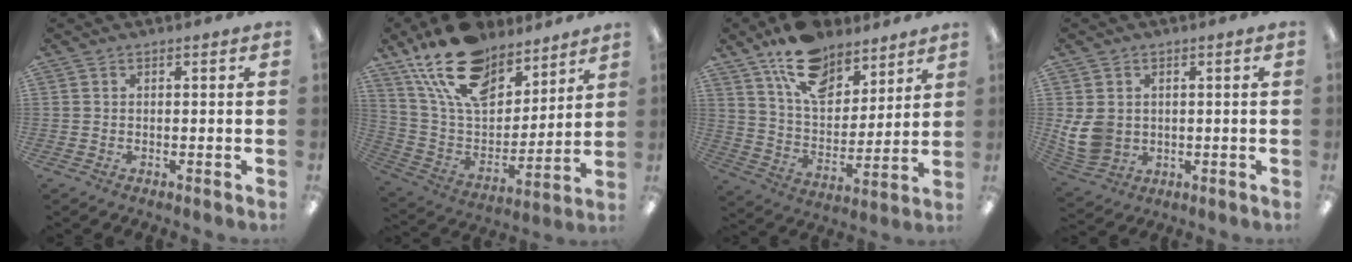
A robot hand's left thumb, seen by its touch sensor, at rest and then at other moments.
{"total": 20.6, "force": [15.1, 10.3, 9.5], "torque": [-0.191, -0.083, 0.277]}
{"total": 15.5, "force": [11.5, 7.9, 6.8], "torque": [-0.117, -0.063, 0.210]}
{"total": 7.7, "force": [0.9, 6.5, 4.0], "torque": [-0.104, 0.001, 0.020]}